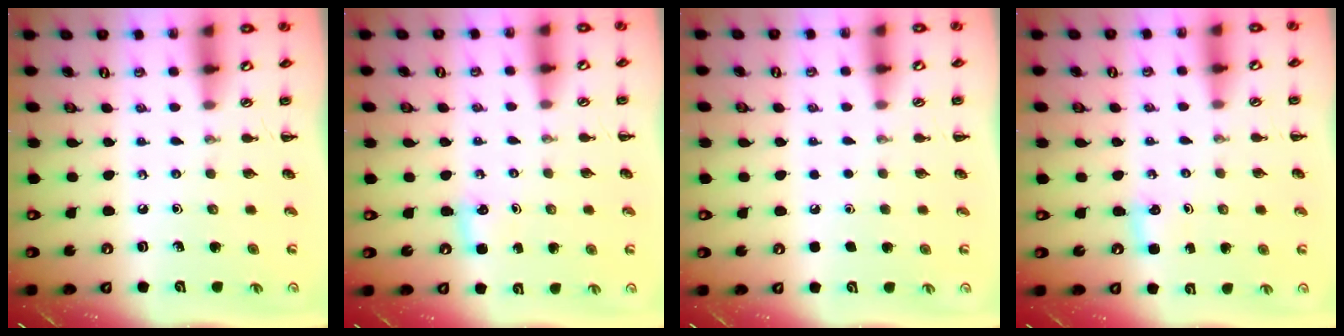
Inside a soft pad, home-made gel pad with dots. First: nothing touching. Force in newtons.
{"total": 2.8, "press": 2.6, "slide": 0.9}
{"total": 1.7, "press": 1.7, "slide": 0.1}
{"total": 2.5, "press": 2.4, "slide": 0.8}